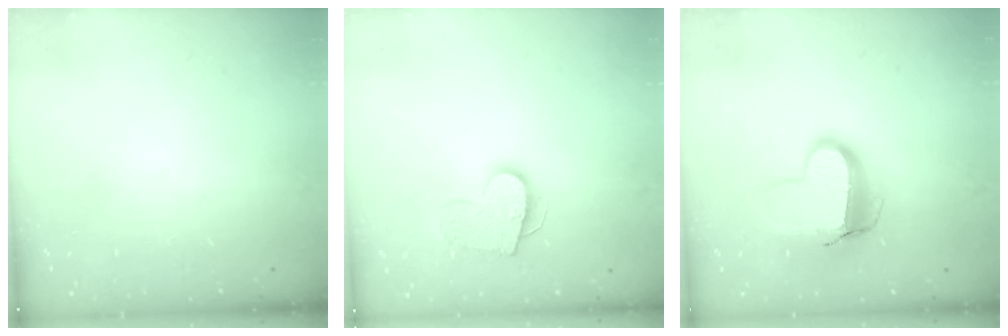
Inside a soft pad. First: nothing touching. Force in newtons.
{"total": 12.4, "press": 12.4, "slide": 0.7}
{"total": 12.7, "press": 12.6, "slide": 1.1}